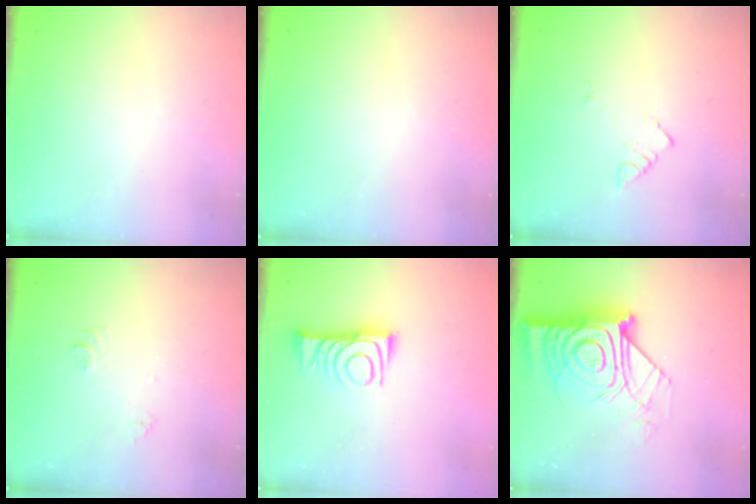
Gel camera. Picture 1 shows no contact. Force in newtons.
{"total": 0.0}
{"total": 3.7, "press": 3.7, "slide": 0.3}
{"total": 7.4, "press": 7.3, "slide": 0.8}
{"total": 10.6, "press": 10.6, "slide": 0.4}
{"total": 22.0, "press": 21.9, "slide": 1.7}